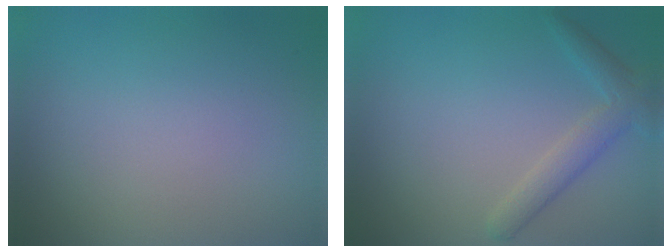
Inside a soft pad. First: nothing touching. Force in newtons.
{"total": 2.6, "press": 2.6, "slide": 0.1}